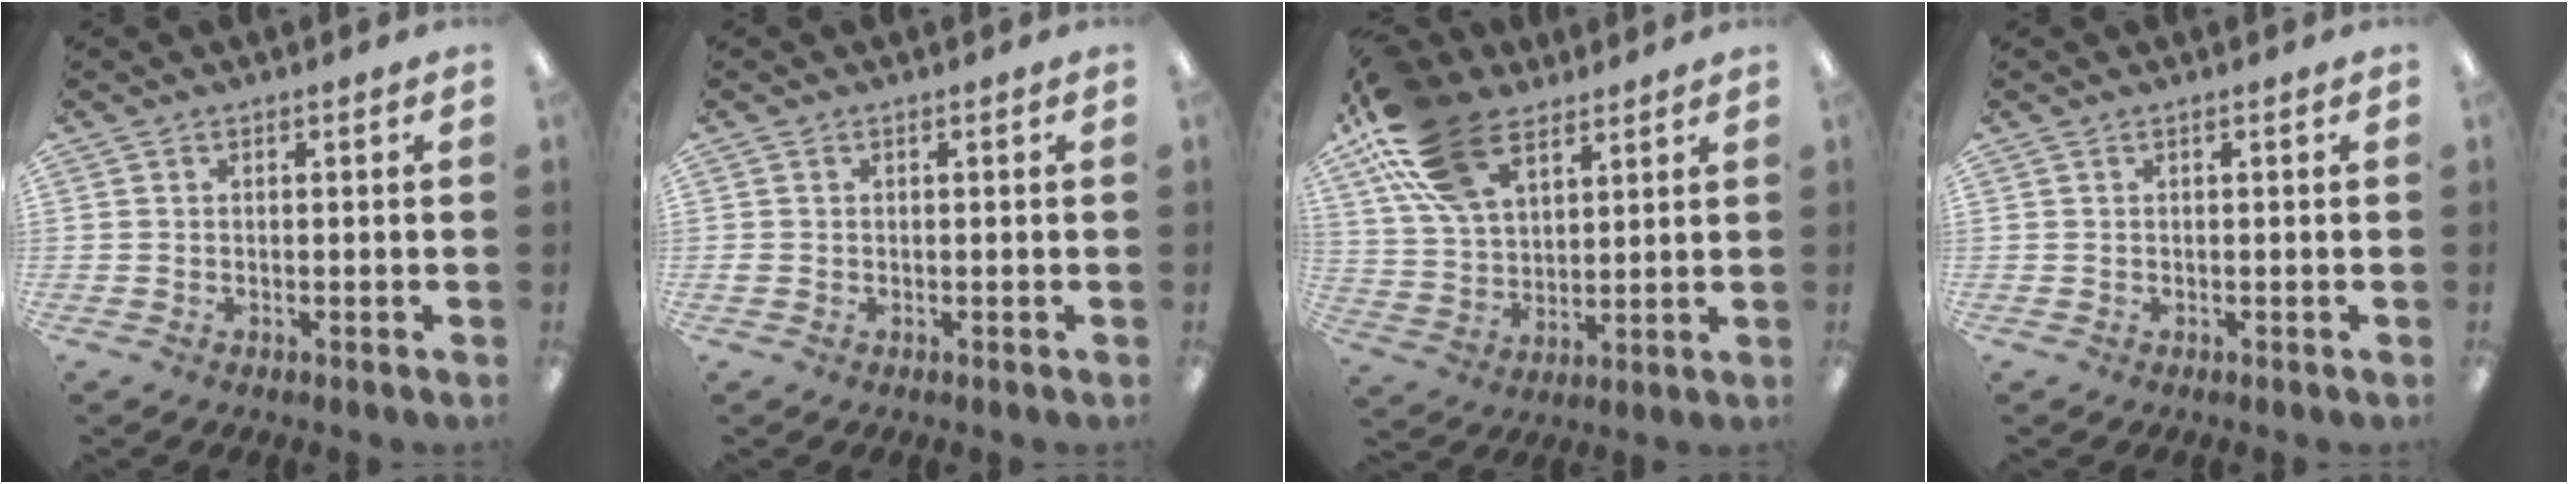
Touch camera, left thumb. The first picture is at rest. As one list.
[{"total": 0.9, "force": [0.0, 0.7, 0.5], "torque": [-0.010, 0.005, -0.001]}, {"total": 19.7, "force": [11.4, 11.1, 11.6], "torque": [-0.236, -0.029, 0.213]}, {"total": 0.0}]